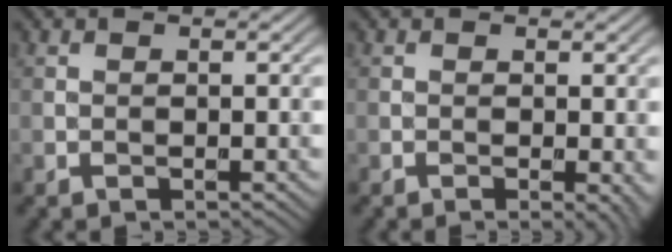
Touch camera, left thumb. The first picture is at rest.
{"total": 1.8, "force": [-0.4, 0.3, 1.7], "torque": [-0.023, -0.005, -0.007]}